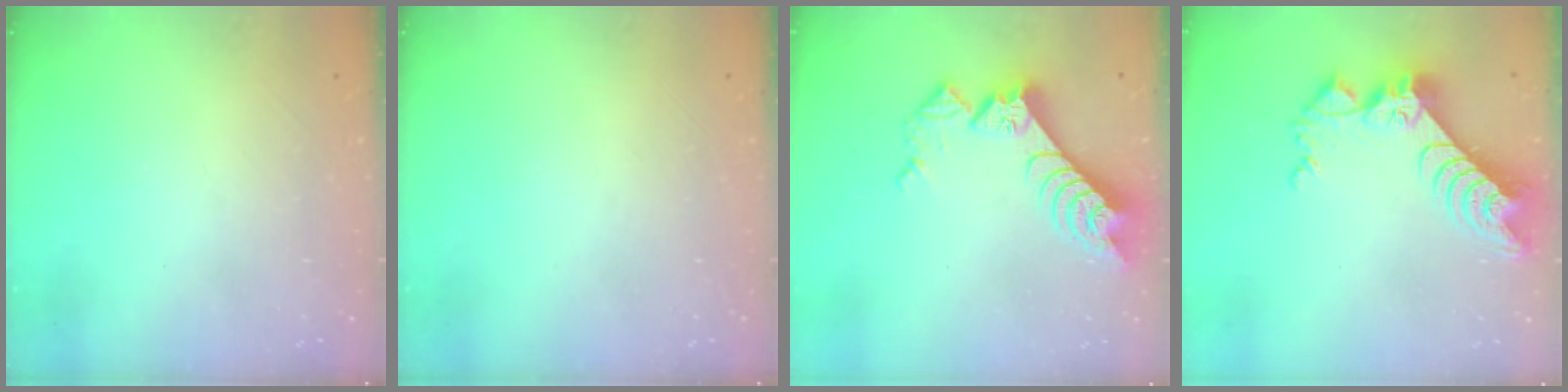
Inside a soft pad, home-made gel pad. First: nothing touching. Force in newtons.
{"total": 0.0}
{"total": 11.2, "press": 11.1, "slide": 1.4}
{"total": 11.3, "press": 11.2, "slide": 0.8}